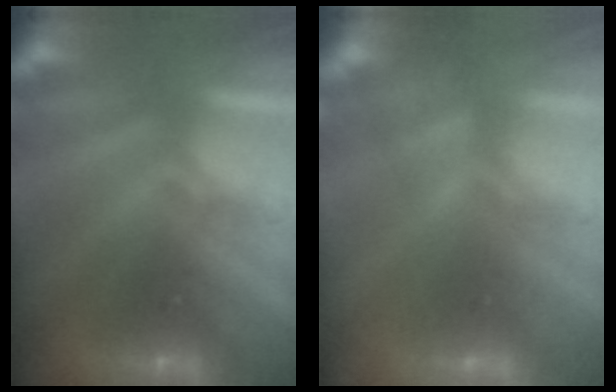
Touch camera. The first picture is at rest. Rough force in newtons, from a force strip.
{"total": 3.5}